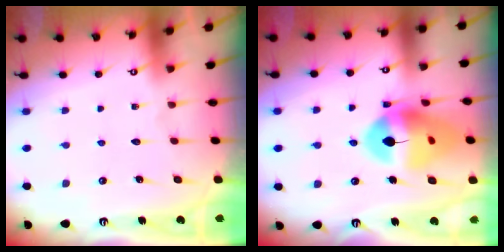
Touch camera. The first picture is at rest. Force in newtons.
{"total": 17.5, "press": 17.3, "slide": 2.4}